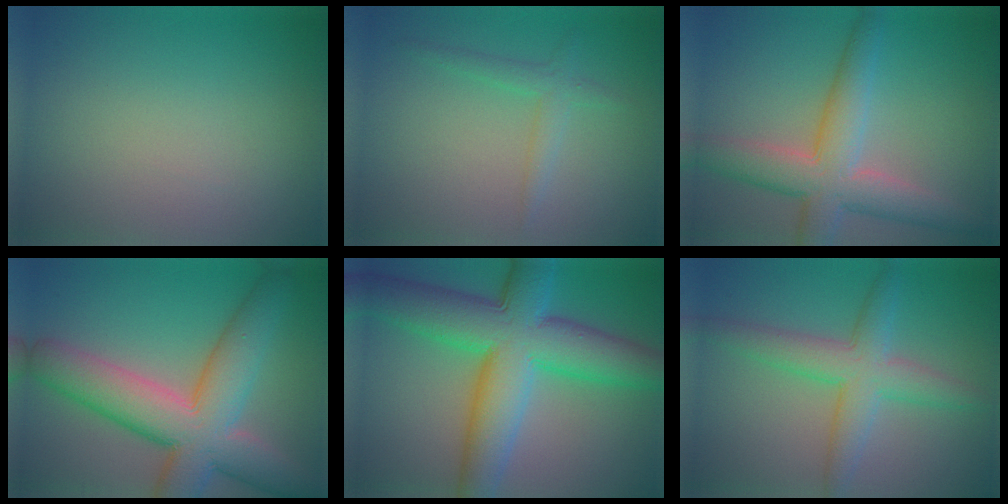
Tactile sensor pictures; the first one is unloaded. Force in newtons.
{"total": 1.9, "press": 1.9, "slide": 0.1}
{"total": 6.4, "press": 6.4, "slide": 0.6}
{"total": 10.3, "press": 10.3, "slide": 0.5}
{"total": 12.0, "press": 12.0, "slide": 0.1}
{"total": 4.9, "press": 4.9, "slide": 0.1}